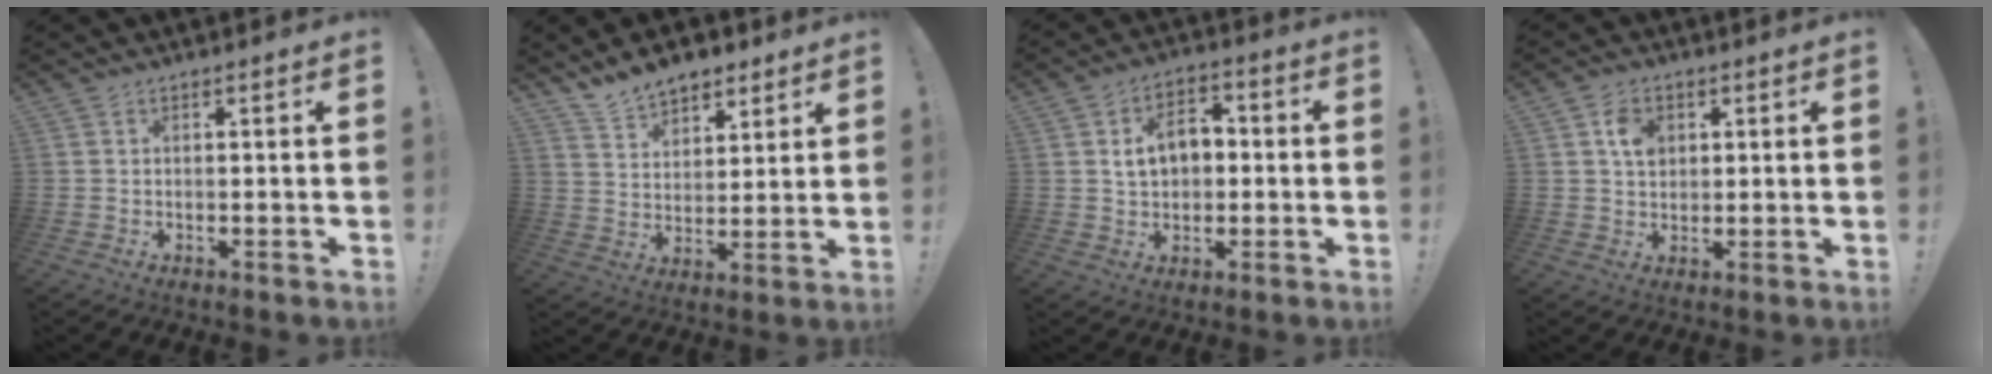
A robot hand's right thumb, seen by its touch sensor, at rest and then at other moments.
{"total": 9.4, "force": [7.7, 4.8, 2.4], "torque": [-0.041, -0.050, 0.149]}
{"total": 9.6, "force": [1.4, 7.1, 6.3], "torque": [-0.091, 0.009, 0.028]}
{"total": 6.2, "force": [2.0, 4.7, 3.5], "torque": [-0.051, 0.003, 0.036]}